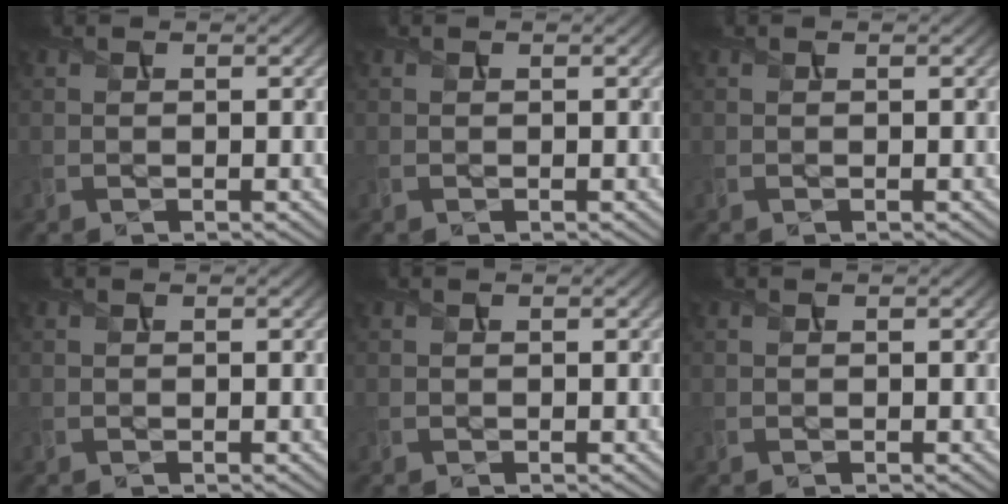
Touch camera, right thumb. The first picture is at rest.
{"total": 0.0}
{"total": 0.0}
{"total": 0.0}
{"total": 0.0}
{"total": 0.0}